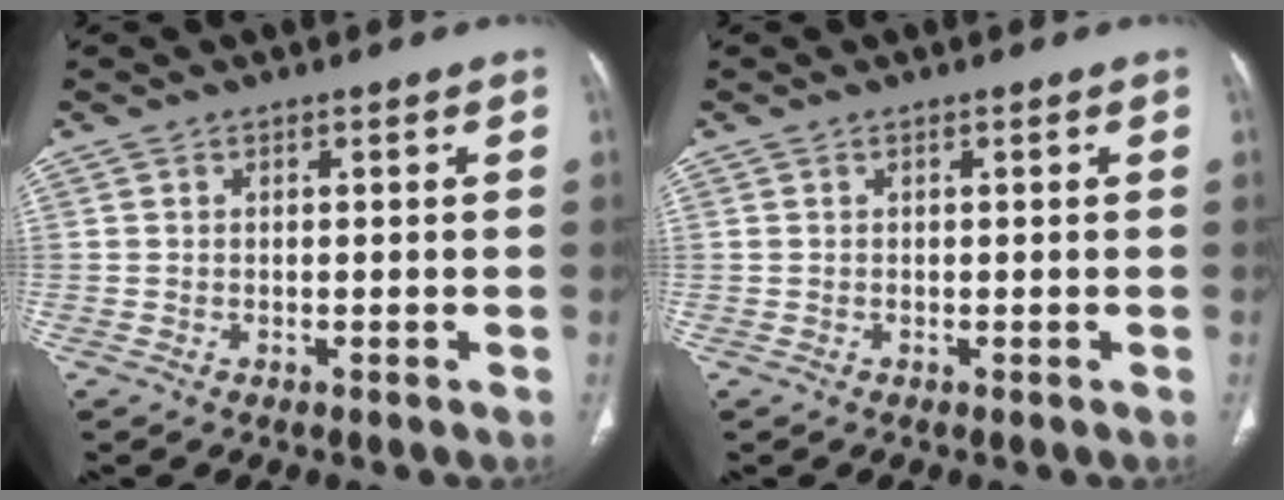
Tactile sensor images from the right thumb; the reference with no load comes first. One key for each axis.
{"total": 0.0}